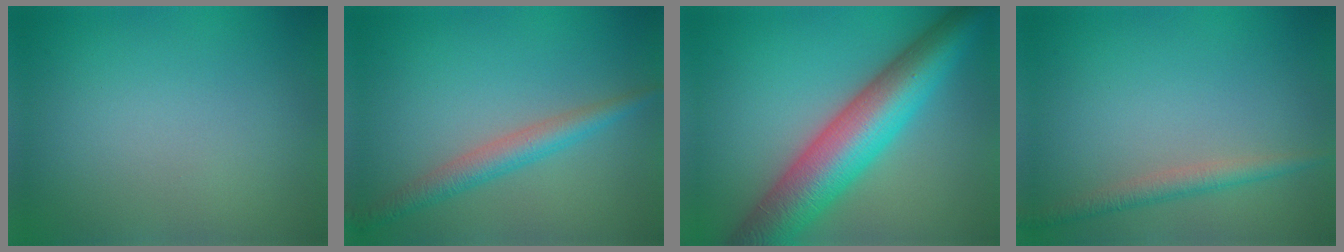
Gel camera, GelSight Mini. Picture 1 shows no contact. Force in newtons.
{"total": 2.9, "press": 2.9, "slide": 0.1}
{"total": 10.1, "press": 10.1, "slide": 0.2}
{"total": 2.1, "press": 2.1, "slide": 0.0}